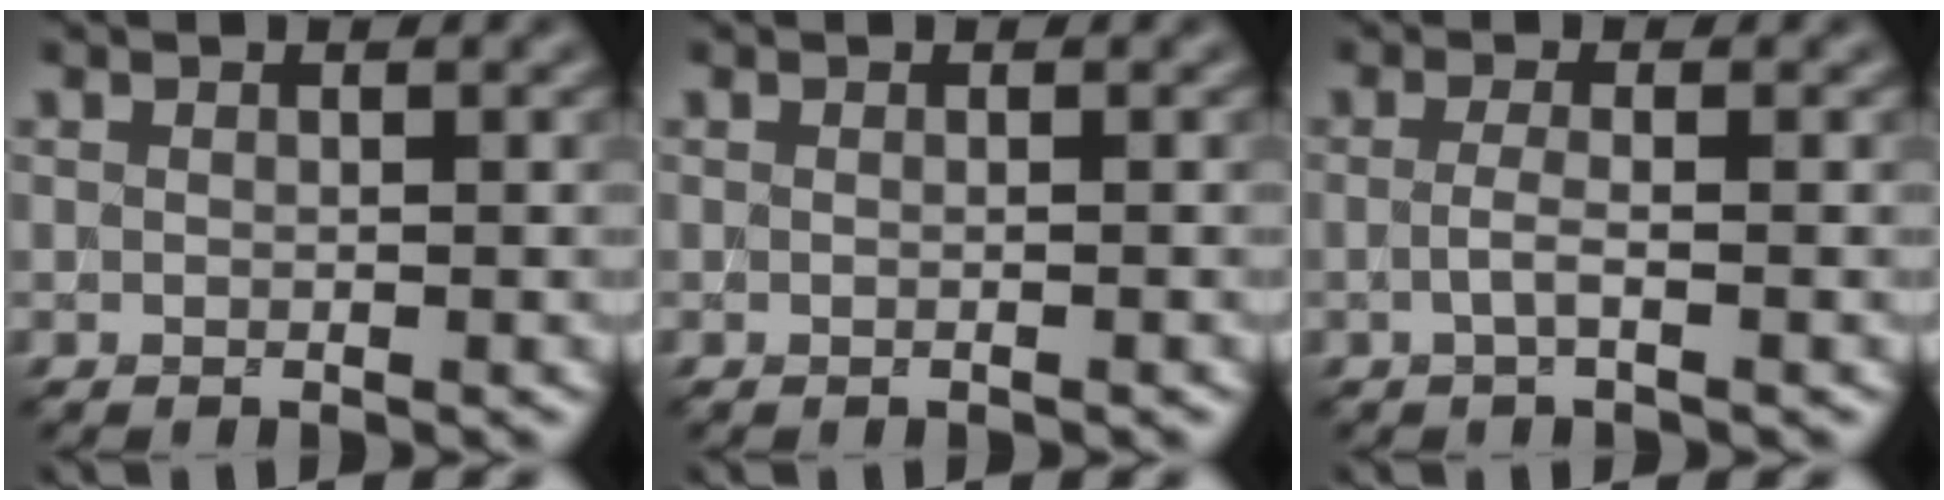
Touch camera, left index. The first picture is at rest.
{"total": 0.6, "force": [-0.1, 0.3, 0.5], "torque": [-0.005, -0.005, -0.007]}
{"total": 1.5, "force": [-0.2, 0.5, 1.5], "torque": [-0.030, -0.001, -0.011]}